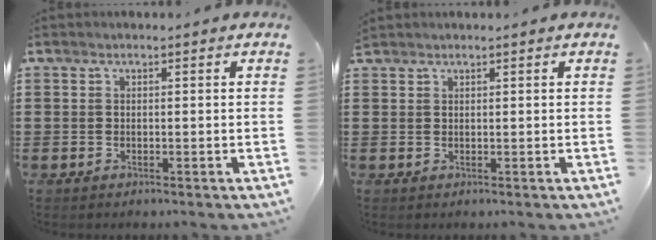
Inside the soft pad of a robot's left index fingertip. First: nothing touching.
{"total": 0.8, "force": [0.8, 0.0, 0.1], "torque": [-0.003, -0.001, 0.016]}